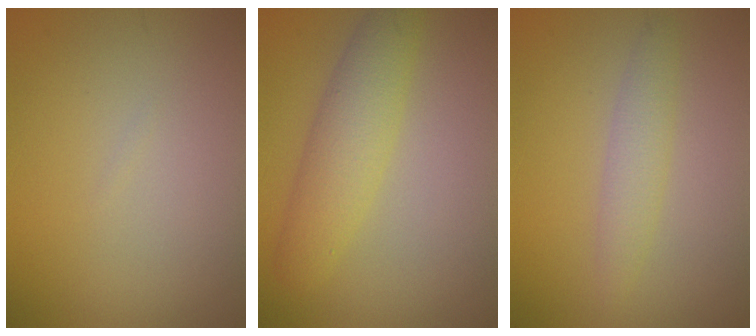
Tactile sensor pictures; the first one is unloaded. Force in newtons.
{"total": 4.1, "press": 4.1, "slide": 0.1}
{"total": 2.1, "press": 2.1, "slide": 0.1}